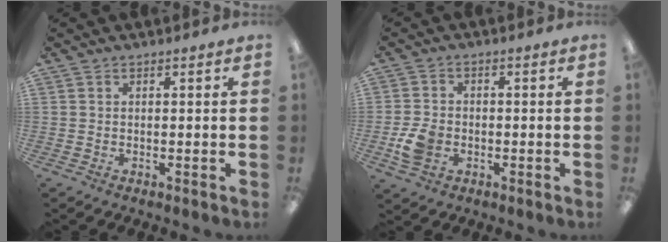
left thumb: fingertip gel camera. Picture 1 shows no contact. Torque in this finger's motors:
{"motor_torque": [-0.25, 0.36, 0.27, -0.27, 0.01]}